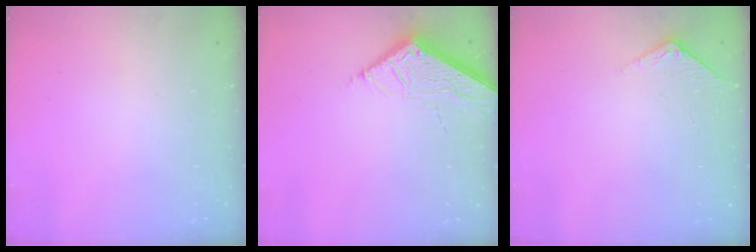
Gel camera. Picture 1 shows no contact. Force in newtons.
{"total": 5.7, "press": 5.7, "slide": 0.6}
{"total": 3.9, "press": 3.9, "slide": 0.2}